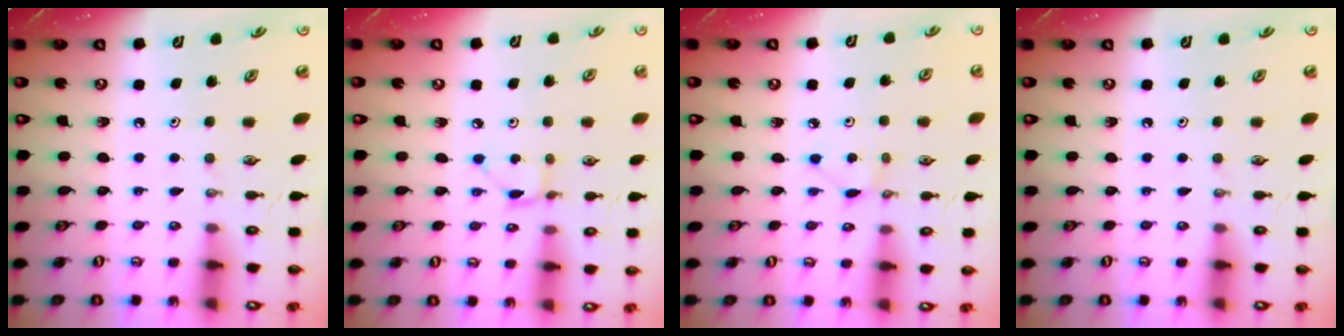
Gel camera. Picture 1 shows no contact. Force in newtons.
{"total": 2.1, "press": 2.0, "slide": 0.2}
{"total": 2.1, "press": 2.1, "slide": 0.3}
{"total": 0.0}